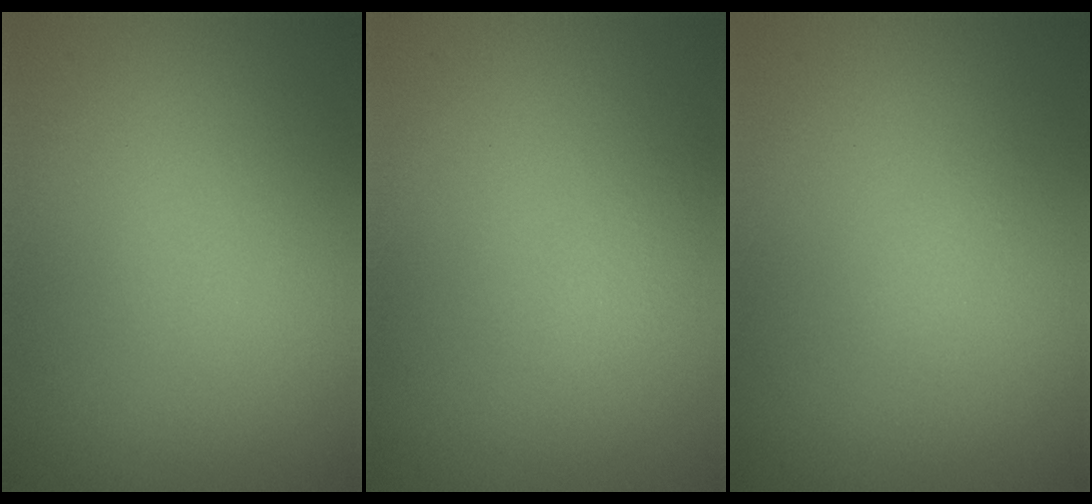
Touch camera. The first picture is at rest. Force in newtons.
{"total": 1.1, "press": 1.1, "slide": 0.0}
{"total": 0.6, "press": 0.6, "slide": 0.0}